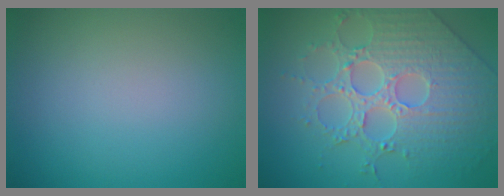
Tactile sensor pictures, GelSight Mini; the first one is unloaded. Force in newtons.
{"total": 5.2, "press": 5.1, "slide": 1.2}